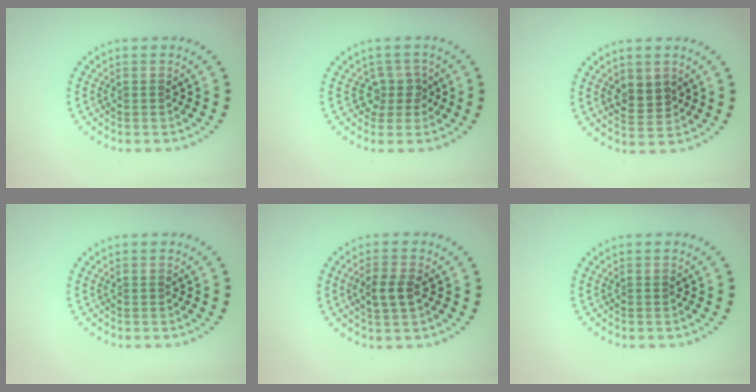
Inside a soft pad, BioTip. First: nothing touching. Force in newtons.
{"total": 2.0, "press": 1.5, "slide": 1.3}
{"total": 2.5, "press": 2.4, "slide": 0.6}
{"total": 0.0}
{"total": 2.3, "press": 2.3, "slide": 0.5}
{"total": 0.0}